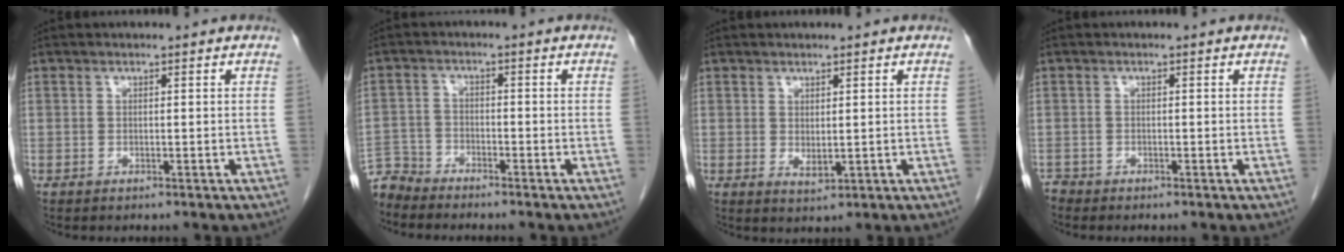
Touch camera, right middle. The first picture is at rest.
{"total": 4.8, "force": [-4.7, 0.7, -0.7], "torque": [0.015, -0.006, -0.095]}
{"total": 1.8, "force": [0.2, 0.8, 1.6], "torque": [-0.028, -0.009, 0.011]}
{"total": 1.3, "force": [-1.3, 0.3, -0.1], "torque": [0.000, -0.004, -0.025]}